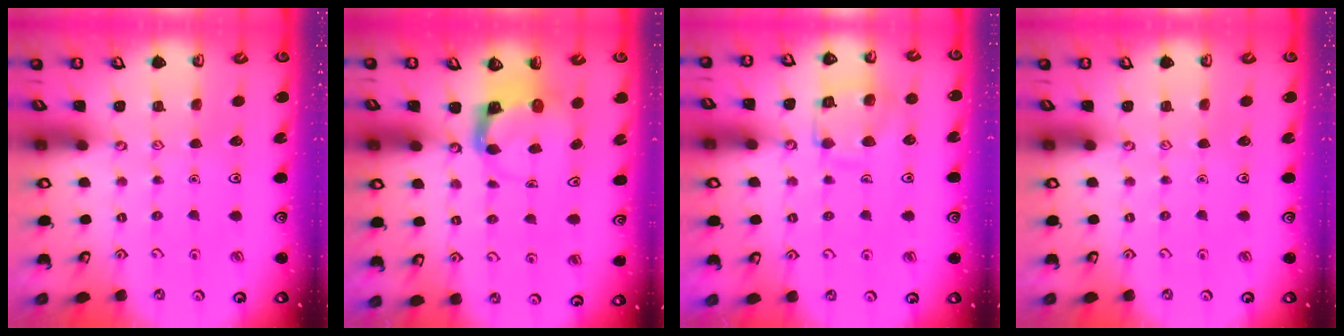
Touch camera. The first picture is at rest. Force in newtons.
{"total": 3.8, "press": 3.8, "slide": 0.3}
{"total": 11.8, "press": 11.7, "slide": 1.1}
{"total": 0.0}